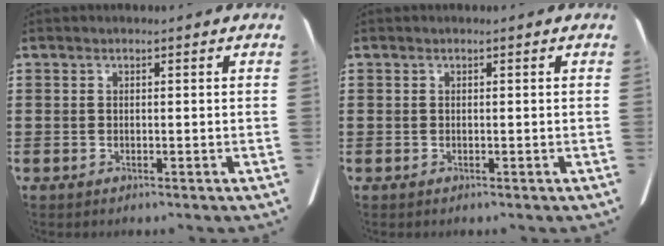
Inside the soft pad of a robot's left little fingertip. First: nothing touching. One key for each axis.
{"total": 0.0}